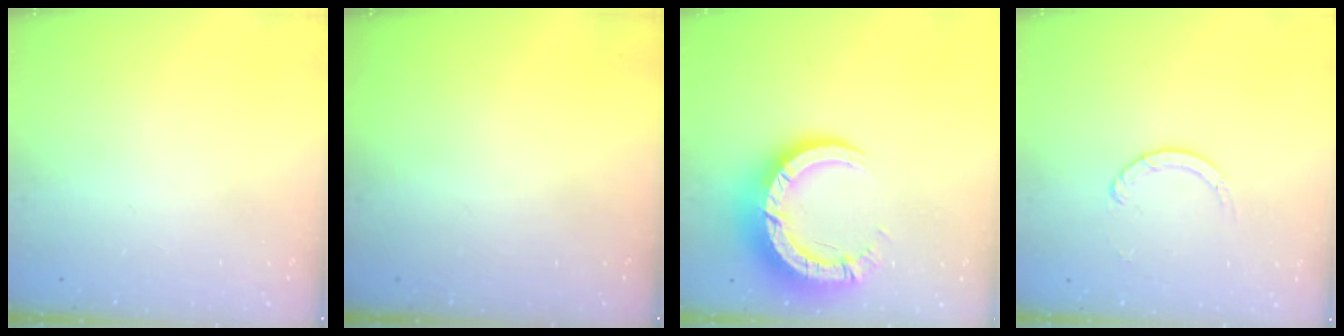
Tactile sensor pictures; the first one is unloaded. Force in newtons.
{"total": 0.0}
{"total": 14.5, "press": 14.4, "slide": 1.4}
{"total": 2.7, "press": 2.7, "slide": 0.3}